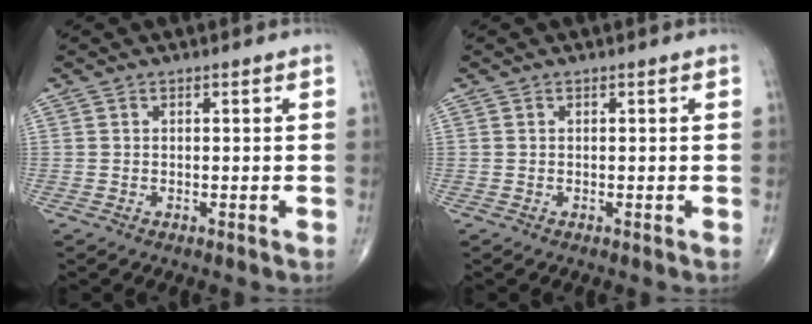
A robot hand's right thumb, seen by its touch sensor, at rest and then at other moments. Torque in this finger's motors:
{"motor_torque": [0.00, 0.00, -0.03, -0.03, 0.00]}